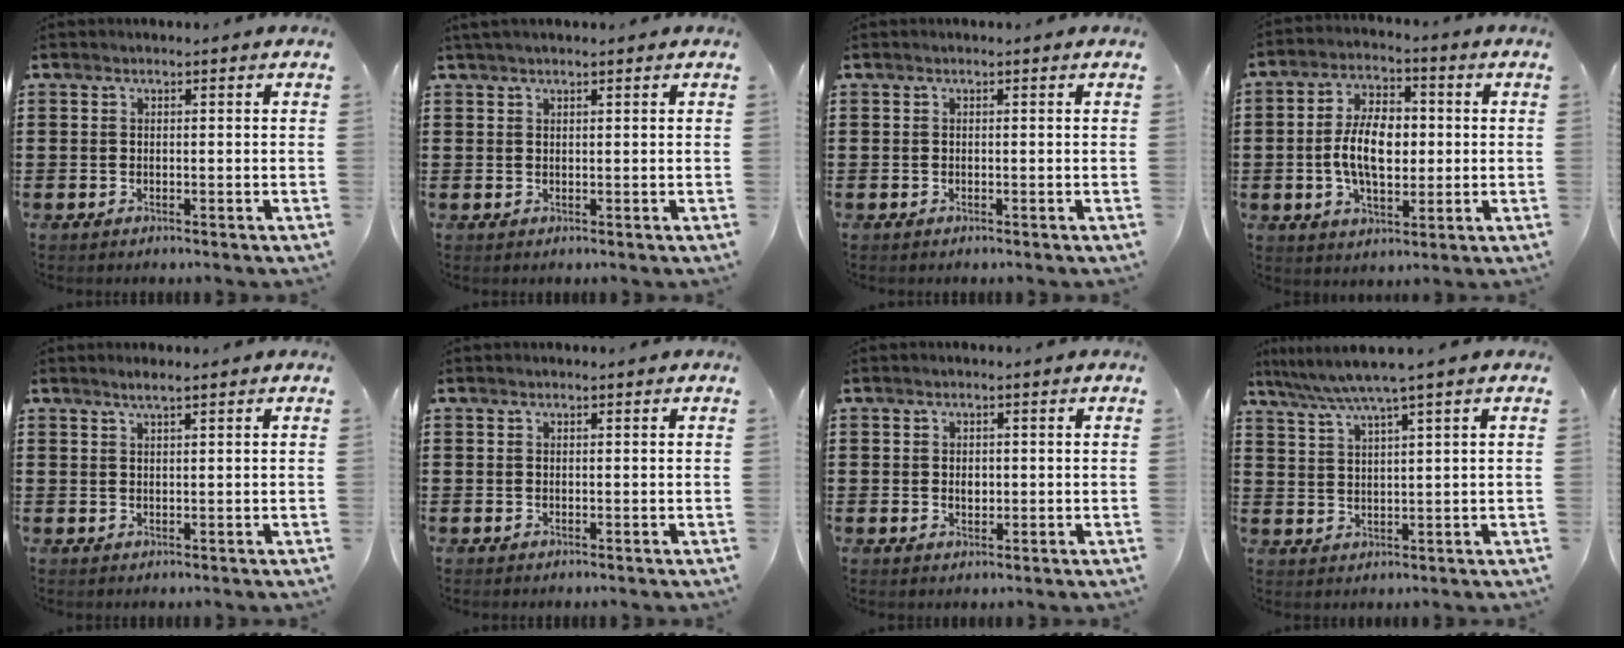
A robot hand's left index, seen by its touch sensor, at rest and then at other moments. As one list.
[{"total": 1.2, "force": [0.9, 0.1, 0.7], "torque": [-0.014, 0.001, 0.018]}, {"total": 0.0}, {"total": 8.9, "force": [-0.4, 4.8, 7.4], "torque": [-0.150, 0.006, -0.014]}, {"total": 1.5, "force": [1.2, -0.1, 1.0], "torque": [-0.020, 0.000, 0.022]}, {"total": 0.0}, {"total": 1.5, "force": [0.2, 1.0, 1.1], "torque": [-0.016, 0.002, 0.000]}, {"total": 4.5, "force": [3.3, -0.6, 3.0], "torque": [-0.067, -0.011, 0.055]}]